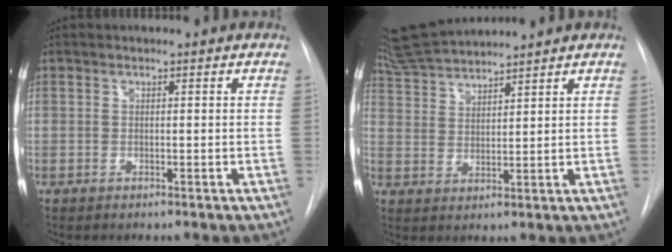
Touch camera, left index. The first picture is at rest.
{"total": 7.9, "force": [7.7, -0.6, 1.8], "torque": [-0.044, 0.023, 0.154]}